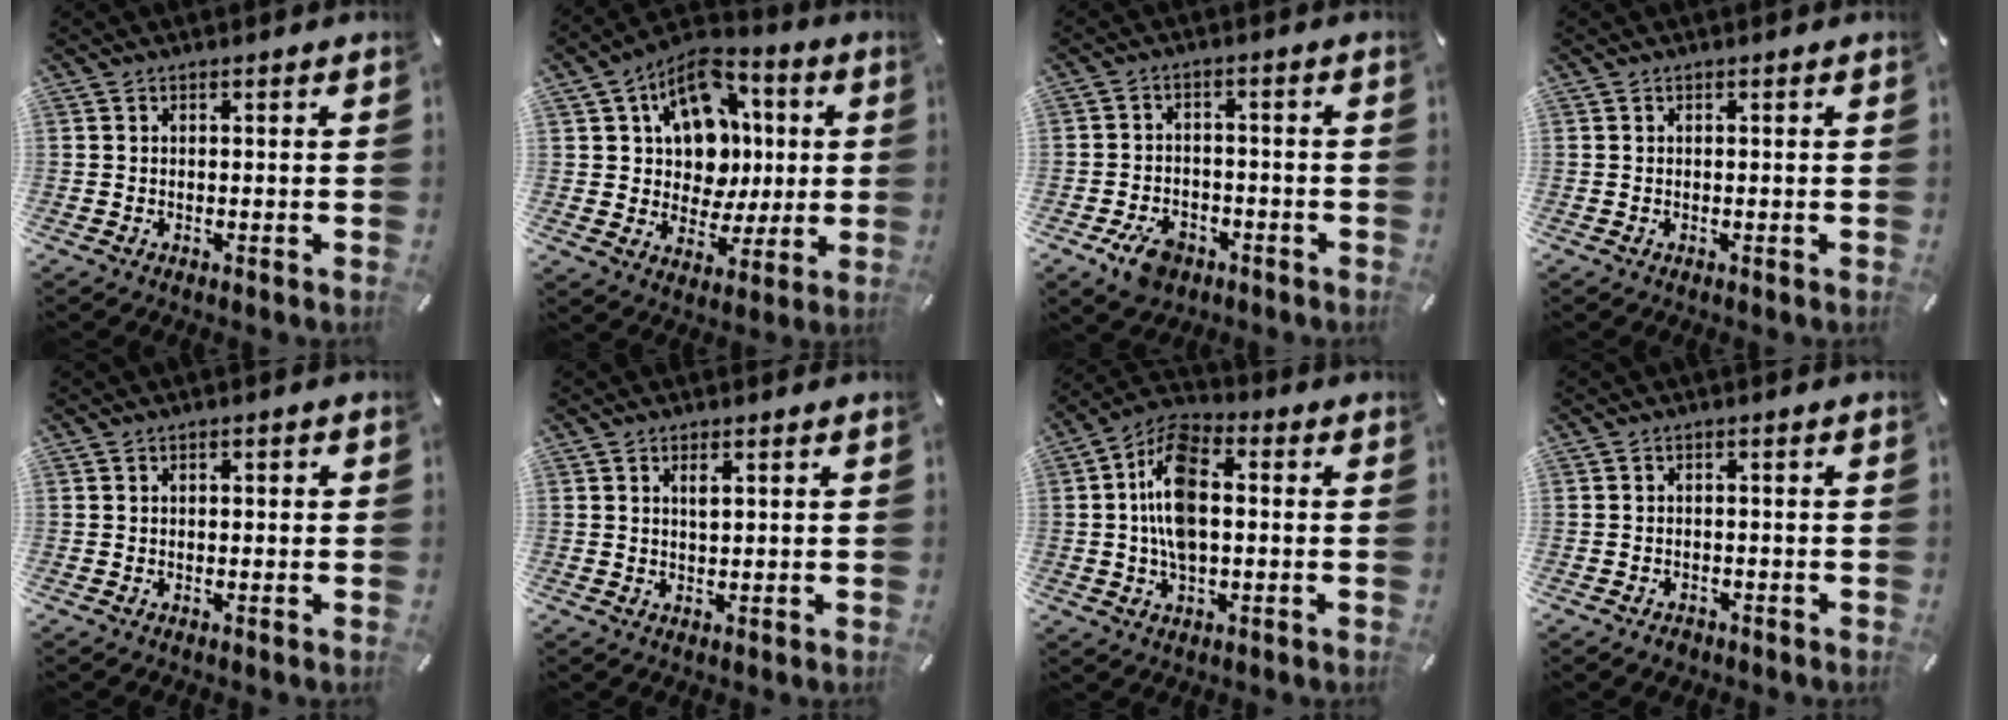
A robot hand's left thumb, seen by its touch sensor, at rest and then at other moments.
{"total": 14.8, "force": [3.7, 12.0, 7.9], "torque": [-0.133, -0.019, 0.075]}
{"total": 6.7, "force": [-3.8, 4.4, 3.2], "torque": [-0.055, 0.017, -0.071]}
{"total": 0.0}
{"total": 1.0, "force": [0.0, 0.7, 0.8], "torque": [-0.014, 0.005, -0.003]}
{"total": 2.0, "force": [0.8, 0.8, 1.6], "torque": [-0.026, -0.002, 0.012]}
{"total": 12.2, "force": [0.3, 7.1, 9.9], "torque": [-0.201, 0.007, 0.006]}
{"total": 1.6, "force": [-1.2, 0.9, 0.5], "torque": [-0.011, 0.006, -0.027]}